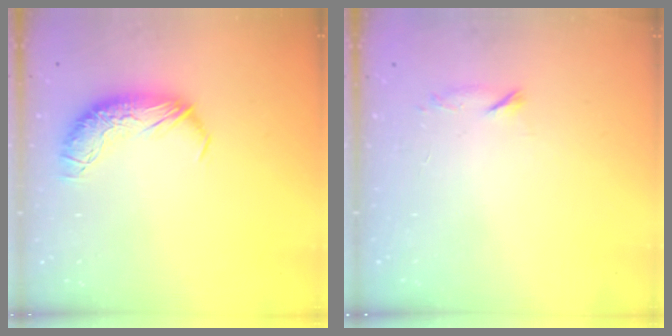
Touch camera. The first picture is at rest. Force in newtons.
{"total": 6.2, "press": 6.1, "slide": 1.2}